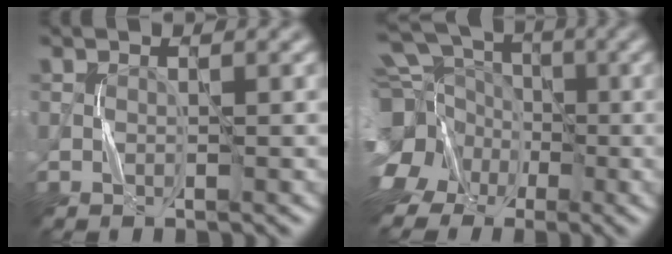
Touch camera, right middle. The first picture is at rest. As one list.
[{"total": 14.7, "force": [-3.5, 12.3, 7.2], "torque": [-0.180, 0.004, -0.085]}]